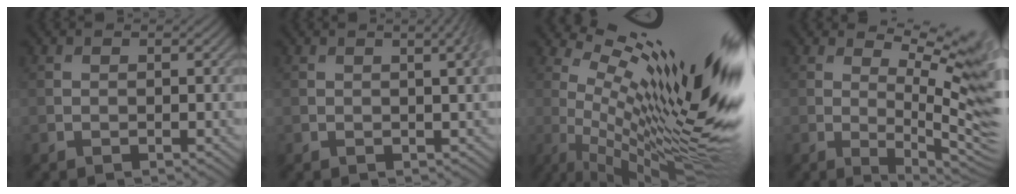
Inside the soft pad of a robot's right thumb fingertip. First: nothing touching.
{"total": 2.8, "force": [0.9, 0.6, 2.5], "torque": [-0.028, 0.010, 0.003]}
{"total": 21.0, "force": [6.1, 4.5, 19.6], "torque": [-0.273, 0.011, 0.098]}
{"total": 10.9, "force": [5.0, 2.4, 9.3], "torque": [-0.156, 0.002, 0.077]}